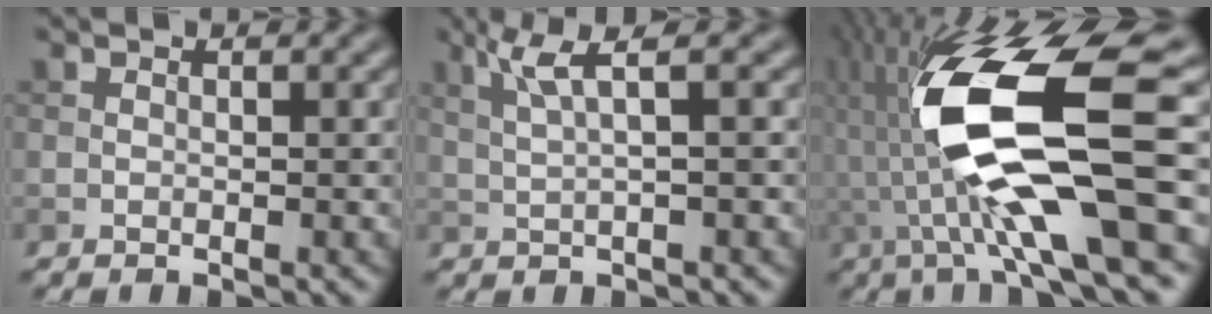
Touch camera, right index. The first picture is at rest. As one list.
[{"total": 3.5, "force": [1.5, 0.5, 3.1], "torque": [-0.060, 0.005, 0.035]}, {"total": 14.8, "force": [-0.8, 4.0, 14.2], "torque": [-0.279, 0.010, -0.019]}]